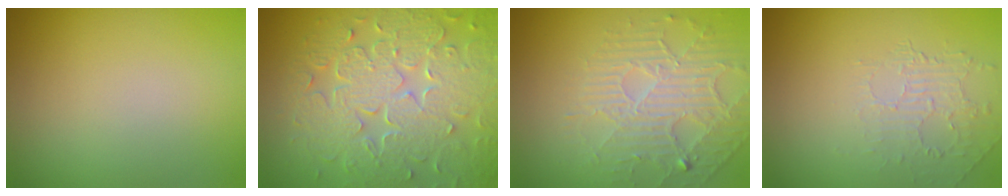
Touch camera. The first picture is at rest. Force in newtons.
{"total": 8.8, "press": 6.3, "slide": 6.1}
{"total": 4.6, "press": 3.5, "slide": 3.0}
{"total": 2.0, "press": 0.6, "slide": 1.9}